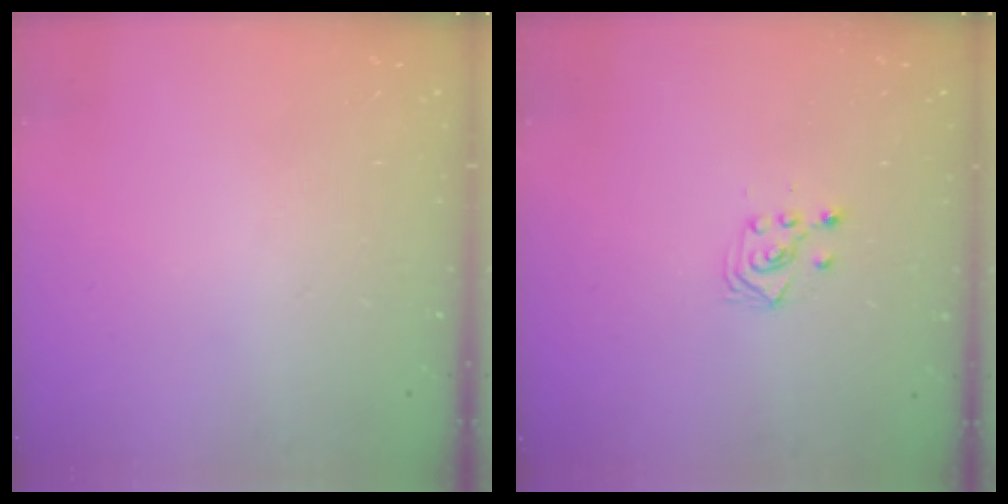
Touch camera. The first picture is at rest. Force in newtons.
{"total": 3.4, "press": 3.3, "slide": 0.9}